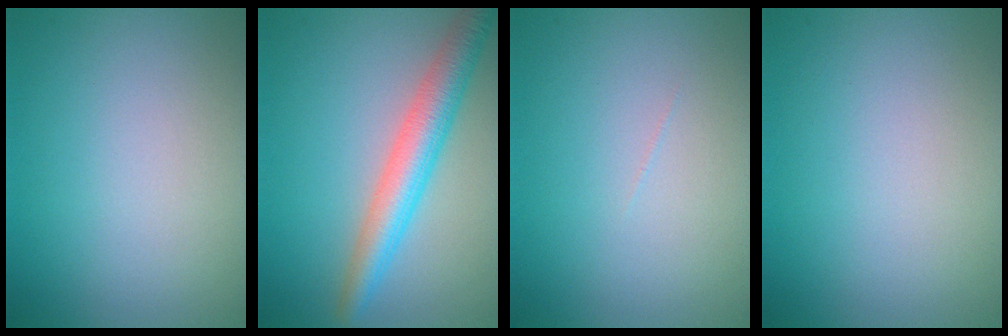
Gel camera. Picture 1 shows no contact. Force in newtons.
{"total": 4.6, "press": 4.6, "slide": 0.0}
{"total": 0.0}
{"total": 0.0}